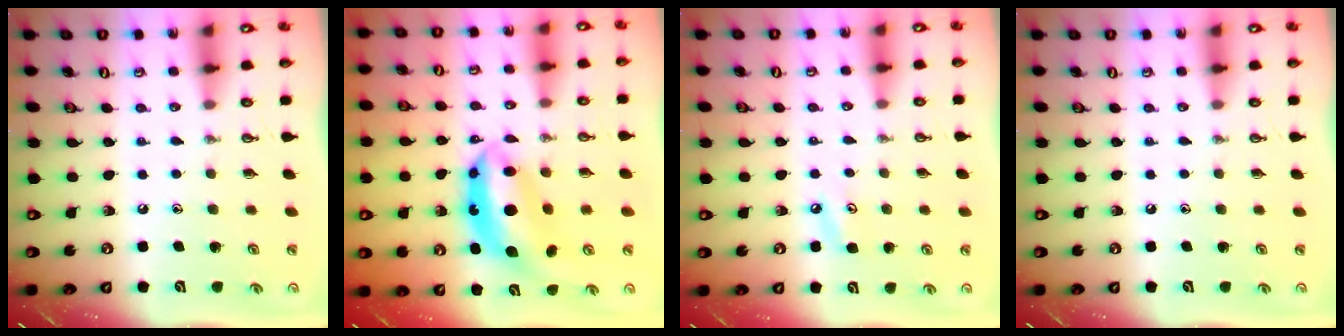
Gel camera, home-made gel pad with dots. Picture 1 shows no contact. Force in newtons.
{"total": 12.1, "press": 12.1, "slide": 0.9}
{"total": 5.5, "press": 5.5, "slide": 0.5}
{"total": 0.0}